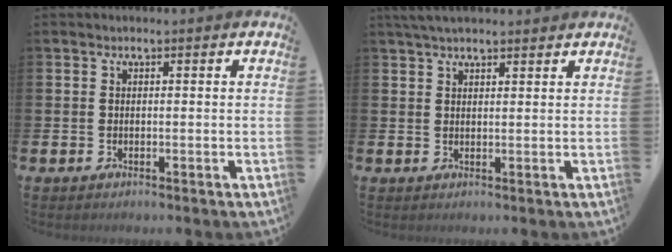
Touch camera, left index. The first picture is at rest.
{"total": 3.1, "force": [2.7, 0.8, 1.2], "torque": [-0.024, -0.003, 0.049]}